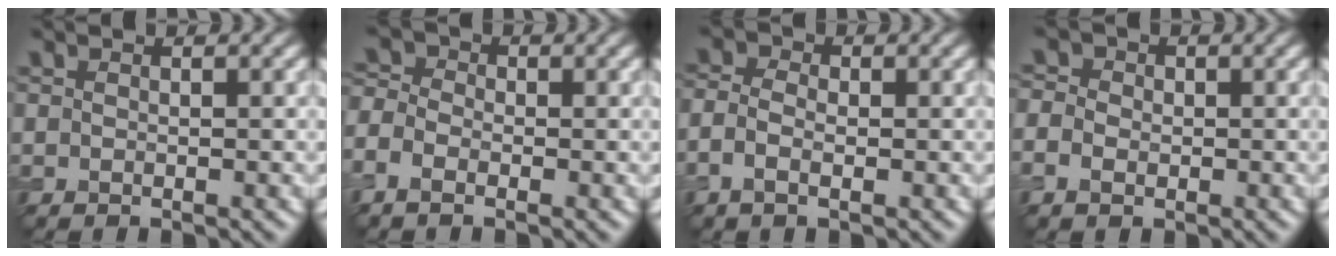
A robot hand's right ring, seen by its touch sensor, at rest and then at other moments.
{"total": 3.0, "force": [-1.4, 2.0, 1.8], "torque": [-0.035, 0.003, -0.035]}
{"total": 2.4, "force": [-0.9, 1.4, 1.7], "torque": [-0.035, 0.000, -0.023]}
{"total": 3.3, "force": [-0.3, 2.9, 1.6], "torque": [-0.016, 0.012, -0.027]}